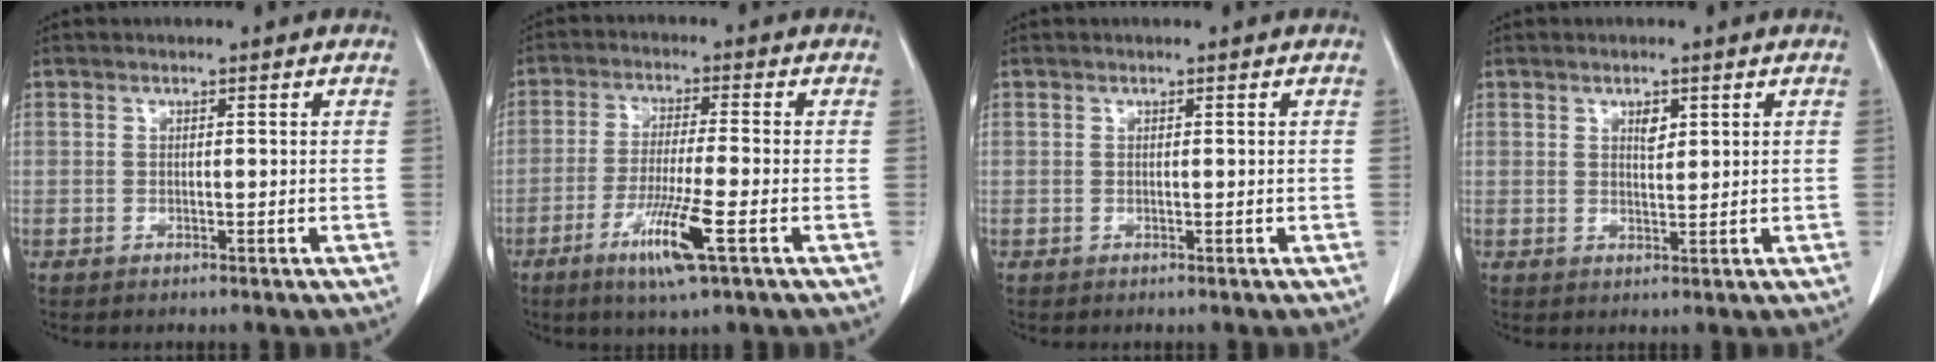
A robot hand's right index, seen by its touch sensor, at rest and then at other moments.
{"total": 8.7, "force": [-4.0, -0.2, 7.7], "torque": [-0.147, -0.022, -0.074]}
{"total": 0.0}
{"total": 1.9, "force": [0.9, 0.9, 1.4], "torque": [-0.024, -0.003, 0.017]}